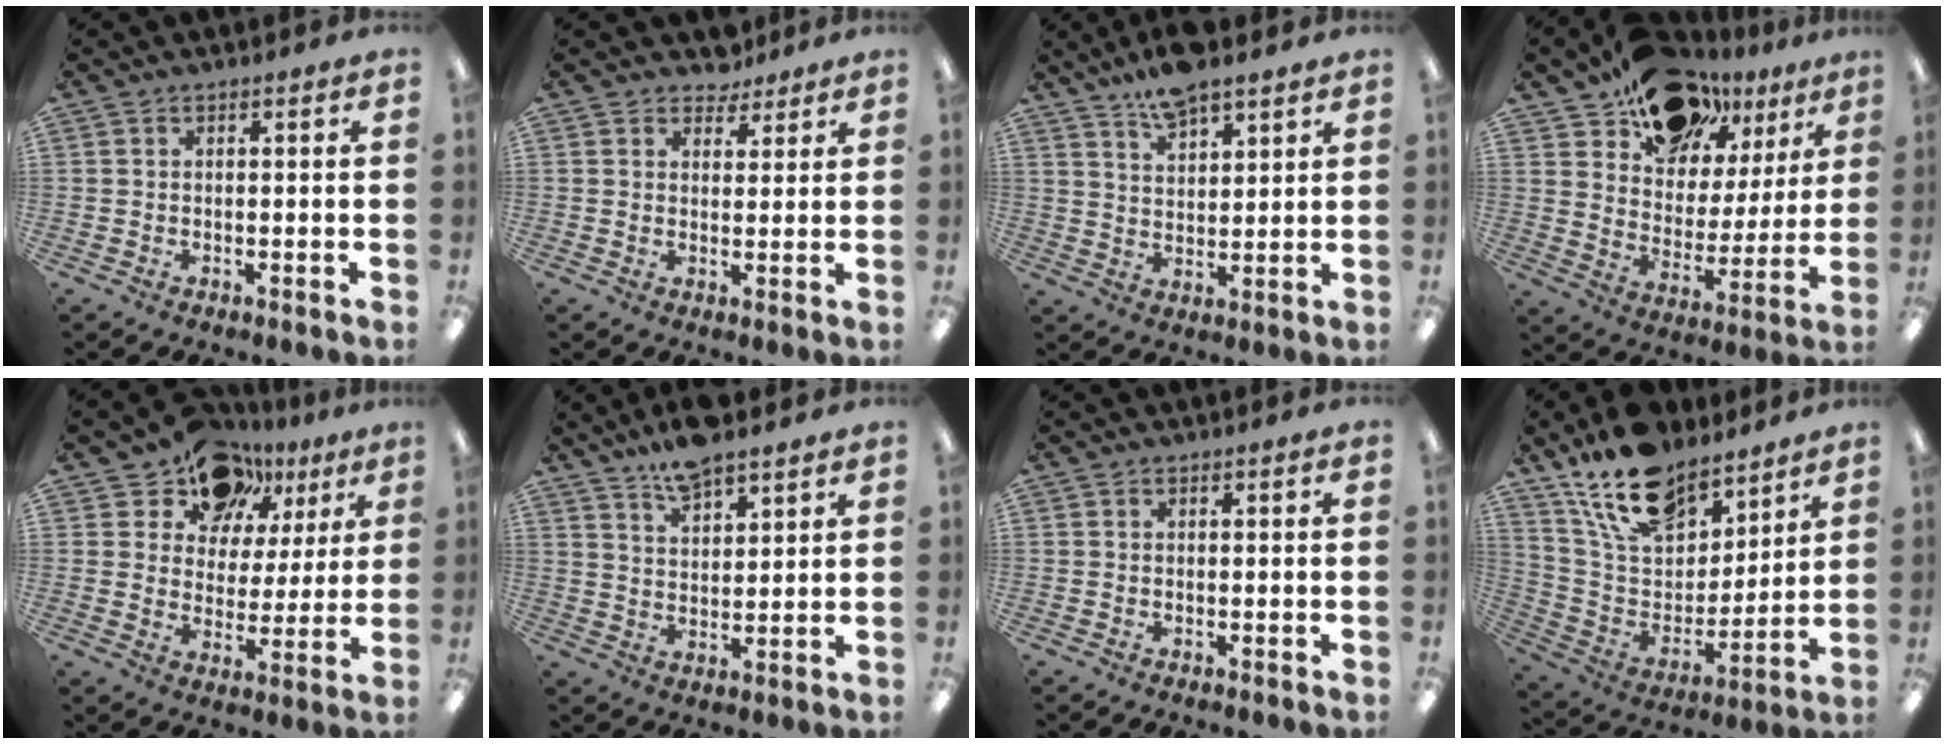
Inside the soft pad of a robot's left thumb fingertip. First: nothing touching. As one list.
[{"total": 4.1, "force": [3.5, 2.2, 0.3], "torque": [-0.001, -0.016, 0.062]}, {"total": 8.2, "force": [7.0, 2.4, 3.6], "torque": [-0.071, -0.031, 0.127]}, {"total": 14.1, "force": [11.0, 8.0, 3.6], "torque": [-0.062, -0.082, 0.206]}, {"total": 12.0, "force": [8.8, 7.9, 2.1], "torque": [-0.044, -0.067, 0.166]}, {"total": 8.0, "force": [6.9, 2.4, 3.2], "torque": [-0.056, -0.037, 0.125]}, {"total": 0.0}, {"total": 18.4, "force": [13.5, 9.7, 7.8], "torque": [-0.158, -0.075, 0.249]}]